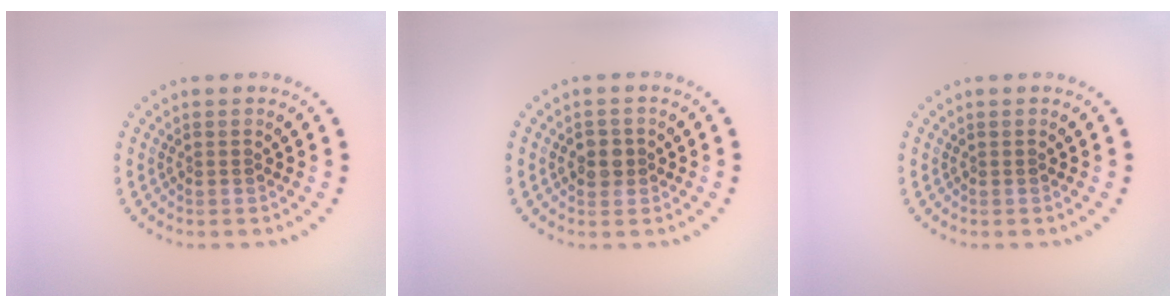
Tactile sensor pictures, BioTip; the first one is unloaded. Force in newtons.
{"total": 1.8, "press": 1.7, "slide": 0.6}
{"total": 0.0}